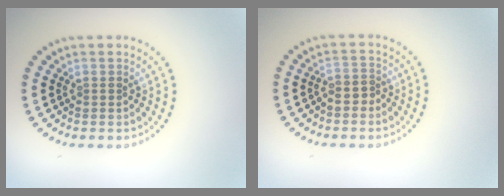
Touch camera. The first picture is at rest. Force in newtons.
{"total": 1.2, "press": 0.9, "slide": 0.7}